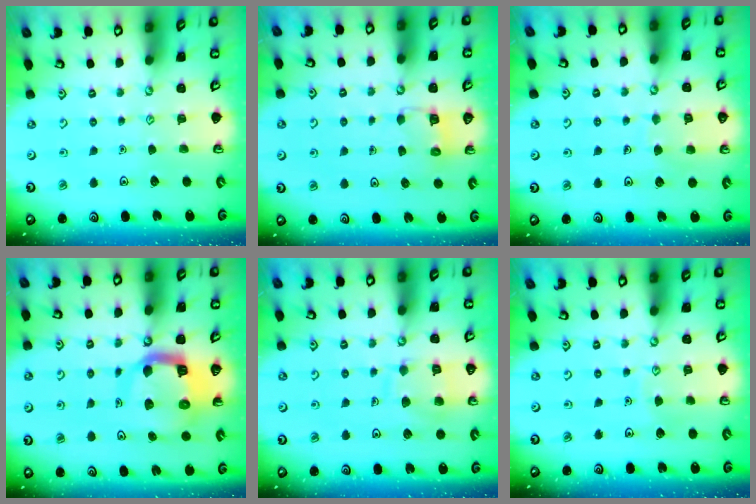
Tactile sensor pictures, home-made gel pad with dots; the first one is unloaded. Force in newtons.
{"total": 2.8, "press": 2.8, "slide": 0.2}
{"total": 6.6, "press": 6.6, "slide": 0.5}
{"total": 11.2, "press": 11.1, "slide": 1.5}
{"total": 10.1, "press": 10.0, "slide": 0.9}
{"total": 3.2, "press": 3.2, "slide": 0.3}